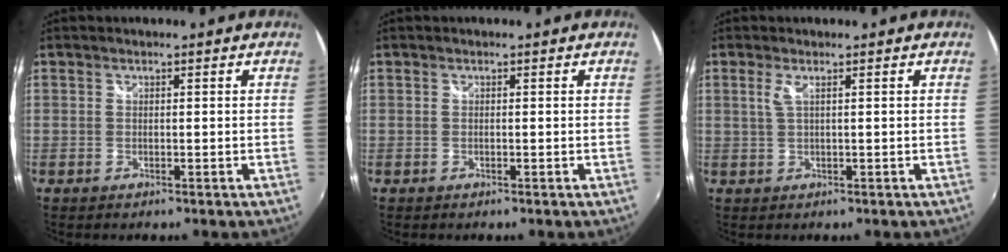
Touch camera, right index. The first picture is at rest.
{"total": 0.0}
{"total": 1.6, "force": [0.5, -0.1, 1.5], "torque": [-0.029, 0.001, 0.009]}